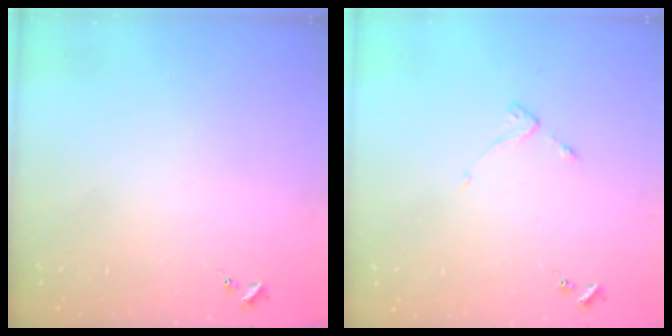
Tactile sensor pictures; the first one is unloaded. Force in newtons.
{"total": 2.6, "press": 2.6, "slide": 0.5}